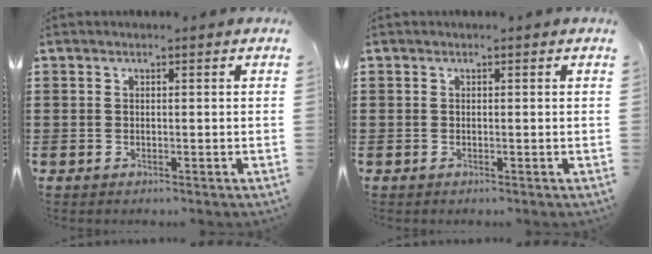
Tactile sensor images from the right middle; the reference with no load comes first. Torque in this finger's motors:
{"motor_torque": [-2.14, 0.00, 0.03, 0.00]}